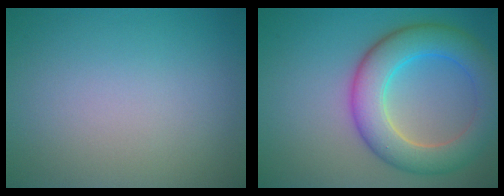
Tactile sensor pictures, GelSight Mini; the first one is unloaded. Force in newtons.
{"total": 7.4, "press": 7.4, "slide": 0.2}